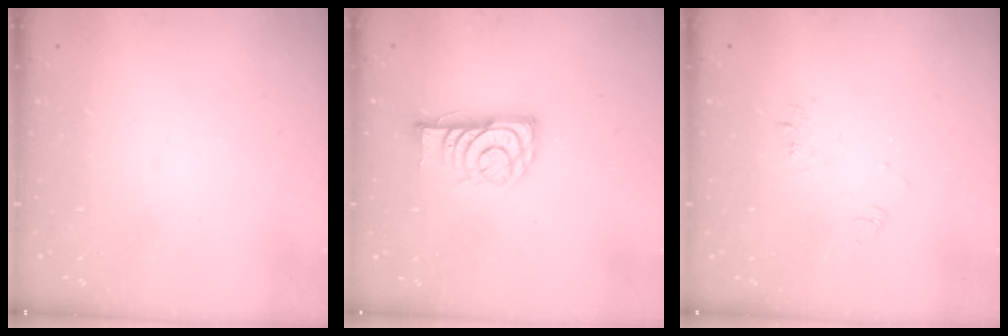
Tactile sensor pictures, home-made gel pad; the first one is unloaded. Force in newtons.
{"total": 11.5, "press": 11.4, "slide": 0.5}
{"total": 6.2, "press": 6.2, "slide": 0.5}